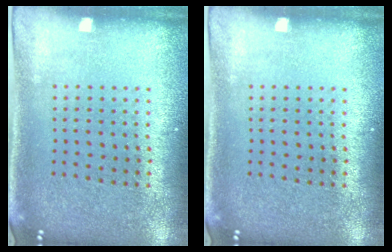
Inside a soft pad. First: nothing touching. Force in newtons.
{"total": 0.0}